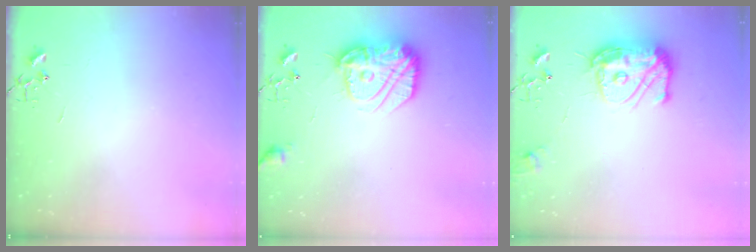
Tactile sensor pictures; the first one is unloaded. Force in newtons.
{"total": 17.4, "press": 17.4, "slide": 1.3}
{"total": 16.6, "press": 16.5, "slide": 1.6}